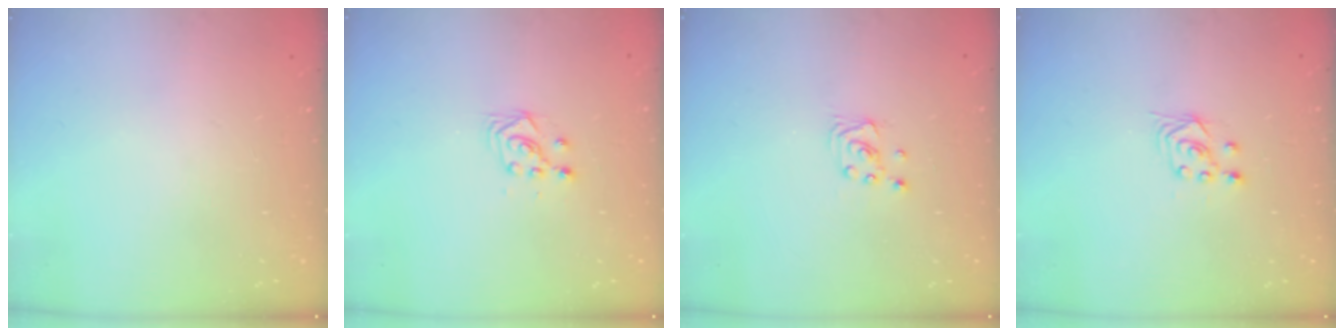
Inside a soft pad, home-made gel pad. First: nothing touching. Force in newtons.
{"total": 3.3, "press": 3.2, "slide": 0.8}
{"total": 2.3, "press": 2.3, "slide": 0.2}
{"total": 2.8, "press": 2.4, "slide": 1.4}